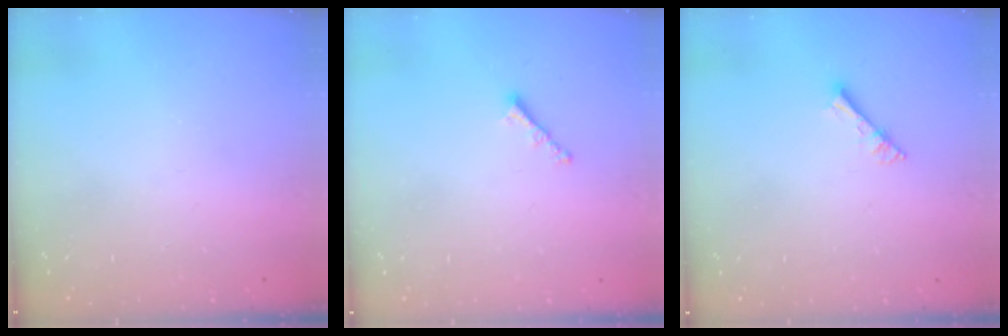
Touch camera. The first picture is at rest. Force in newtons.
{"total": 1.8, "press": 1.7, "slide": 0.5}
{"total": 4.1, "press": 4.1, "slide": 0.4}